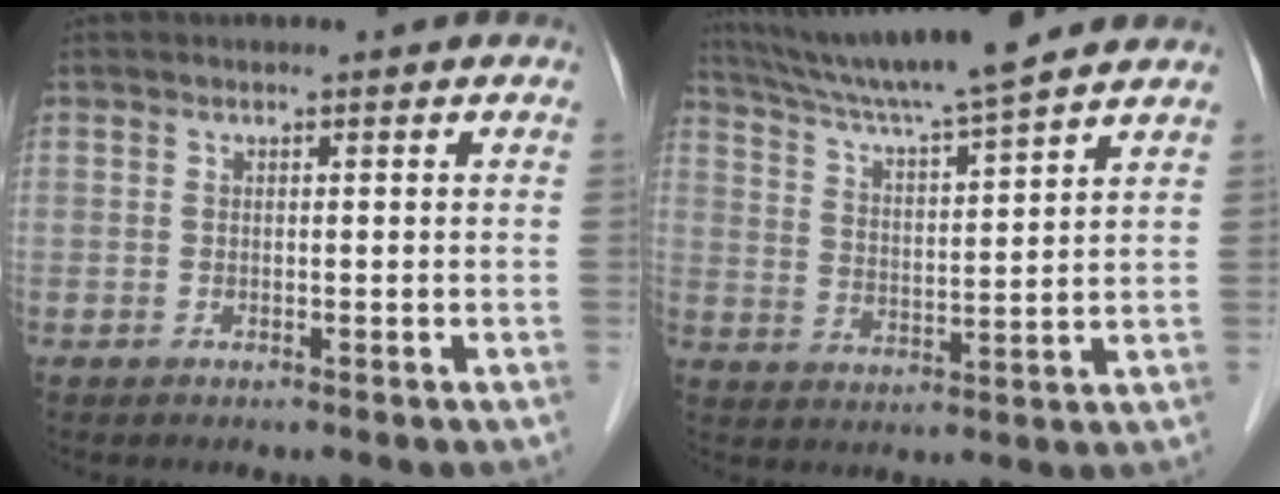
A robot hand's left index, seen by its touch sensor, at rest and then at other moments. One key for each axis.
{"total": 14.7, "fx": 13.0, "fy": -0.8, "fz": 6.7, "tx": -0.125, "ty": 0.019, "tz": 0.210}